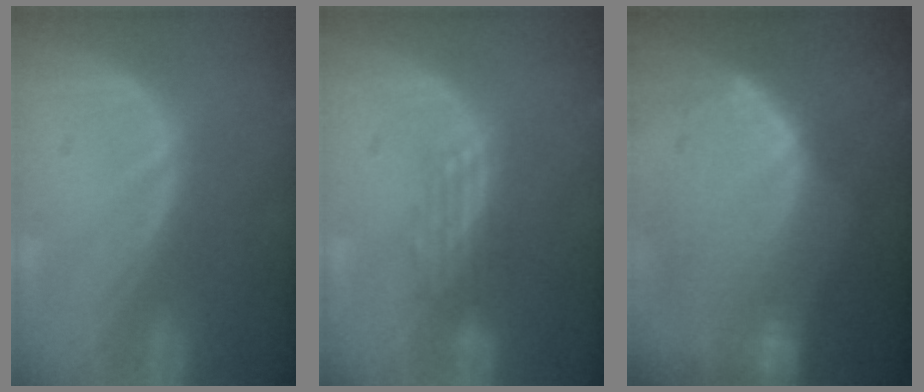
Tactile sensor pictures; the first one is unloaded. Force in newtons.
{"total": 2.8, "press": 2.4, "slide": 1.4}
{"total": 10.5, "press": 9.1, "slide": 5.2}